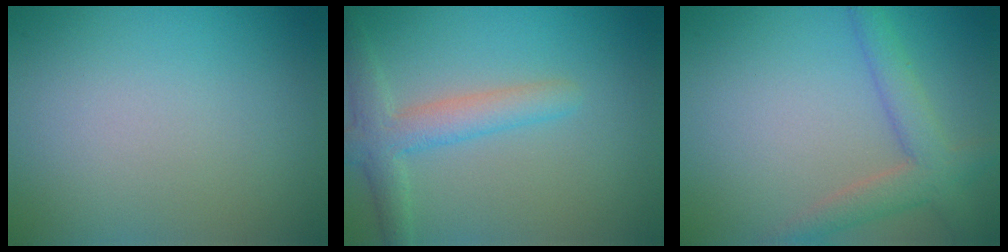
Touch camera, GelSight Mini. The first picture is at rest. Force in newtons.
{"total": 3.5, "press": 3.5, "slide": 0.2}
{"total": 3.7, "press": 3.7, "slide": 0.1}